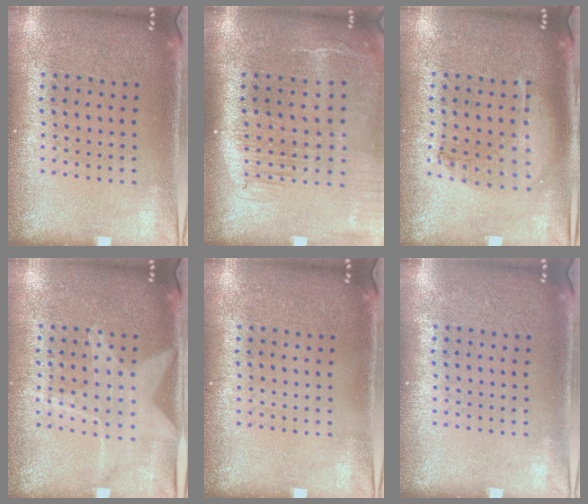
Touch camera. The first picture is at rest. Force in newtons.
{"total": 2.1, "press": 1.7, "slide": 1.2}
{"total": 1.0, "press": 0.9, "slide": 0.3}
{"total": 1.6, "press": 1.5, "slide": 0.6}
{"total": 0.0}
{"total": 0.0}